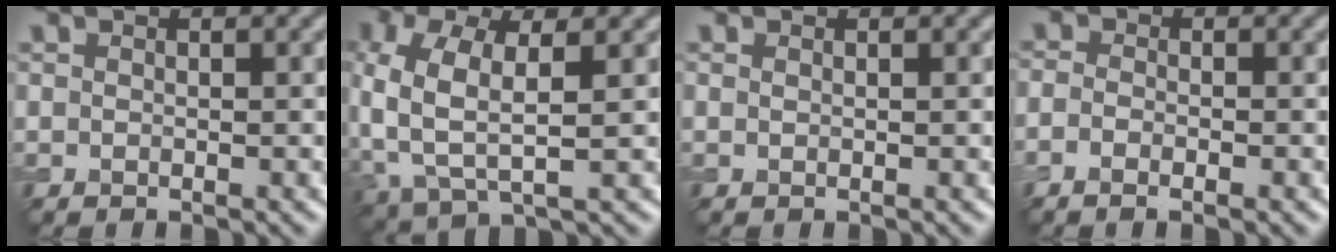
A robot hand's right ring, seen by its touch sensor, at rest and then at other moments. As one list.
[{"total": 6.6, "force": [0.1, 3.6, 5.5], "torque": [-0.143, -0.004, 0.005]}, {"total": 0.0}, {"total": 2.3, "force": [-0.9, 1.2, 1.8], "torque": [-0.022, 0.004, -0.022]}]